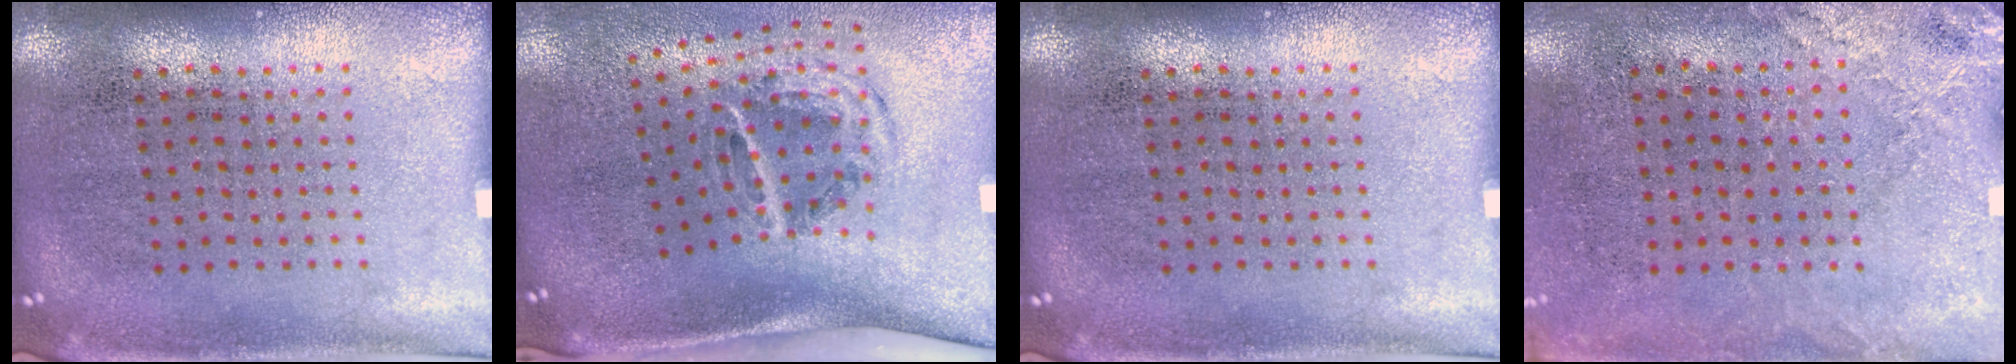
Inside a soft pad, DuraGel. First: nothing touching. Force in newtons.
{"total": 2.2, "press": 1.2, "slide": 1.8}
{"total": 0.0}
{"total": 2.4, "press": 2.1, "slide": 1.2}